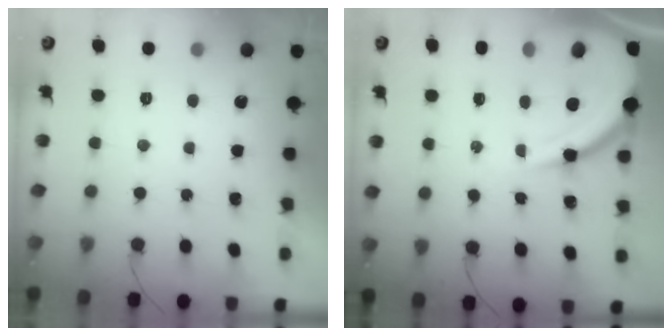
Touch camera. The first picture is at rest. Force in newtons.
{"total": 15.9, "press": 15.8, "slide": 1.5}